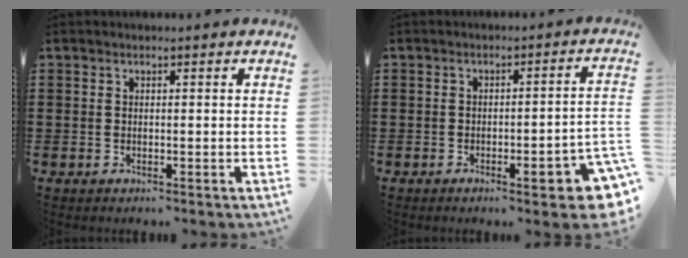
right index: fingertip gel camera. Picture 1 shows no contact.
{"total": 6.2, "force": [-3.0, 1.0, 5.3], "torque": [-0.074, -0.012, -0.048]}